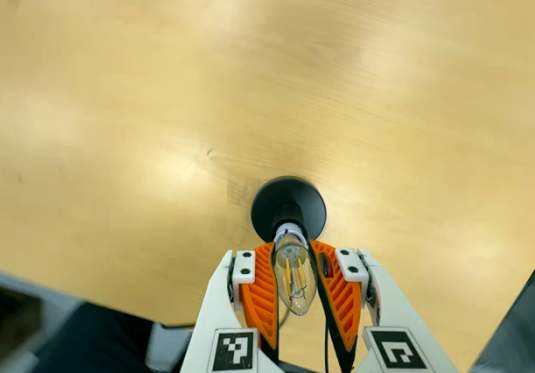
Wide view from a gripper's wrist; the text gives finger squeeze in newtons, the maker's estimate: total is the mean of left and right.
{"total": 19.9, "left": 19.3, "right": 20.4}